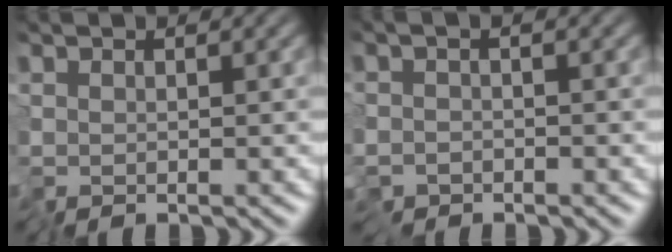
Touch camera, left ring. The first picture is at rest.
{"total": 2.4, "force": [-0.9, 1.2, 1.9], "torque": [-0.036, -0.007, -0.021]}